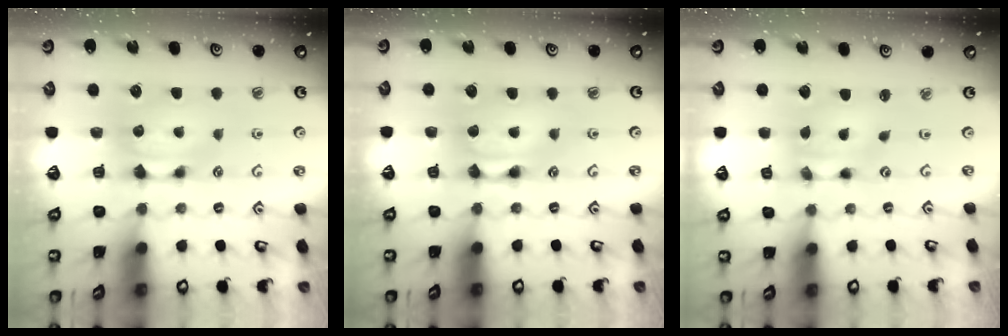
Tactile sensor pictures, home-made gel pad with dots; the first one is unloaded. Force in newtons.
{"total": 2.0, "press": 2.0, "slide": 0.1}
{"total": 2.1, "press": 1.4, "slide": 1.5}